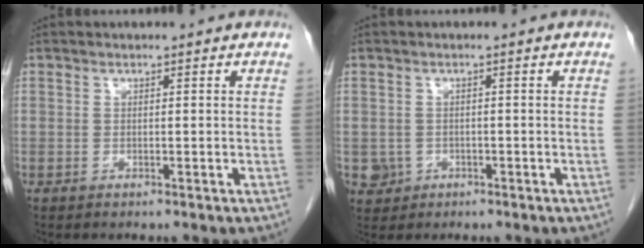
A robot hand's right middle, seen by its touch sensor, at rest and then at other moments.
{"total": 3.1, "force": [-1.0, 2.9, 0.3], "torque": [-0.002, 0.006, -0.012]}